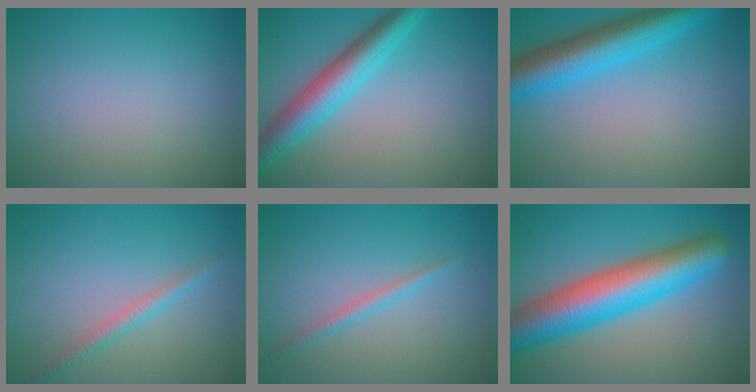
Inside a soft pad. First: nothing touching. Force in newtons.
{"total": 5.6, "press": 5.6, "slide": 0.2}
{"total": 7.3, "press": 7.3, "slide": 0.4}
{"total": 1.6, "press": 1.6, "slide": 0.0}
{"total": 1.3, "press": 1.3, "slide": 0.0}
{"total": 10.1, "press": 10.0, "slide": 0.2}